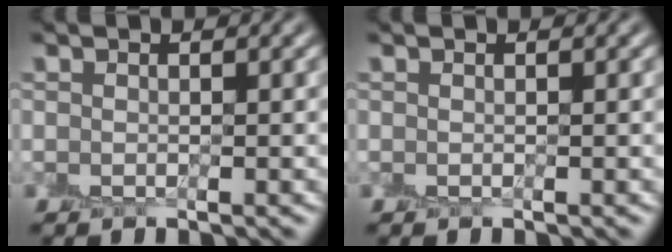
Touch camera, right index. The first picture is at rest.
{"total": 0.0}